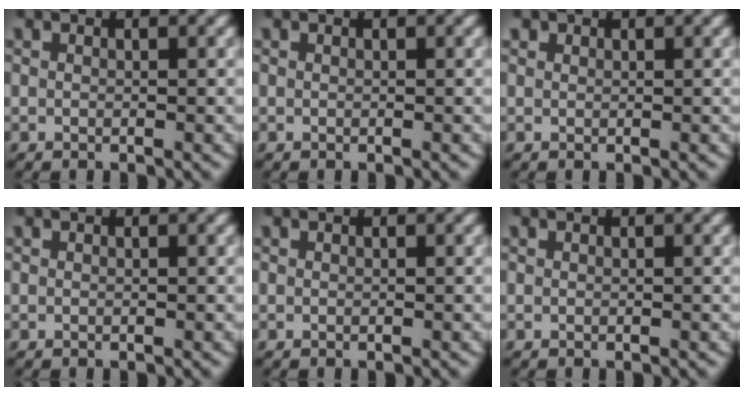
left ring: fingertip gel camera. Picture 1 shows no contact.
{"total": 0.0}
{"total": 0.5, "force": [0.4, 0.3, 0.2], "torque": [-0.008, -0.008, 0.015]}
{"total": 0.0}
{"total": 0.0}
{"total": 0.0}